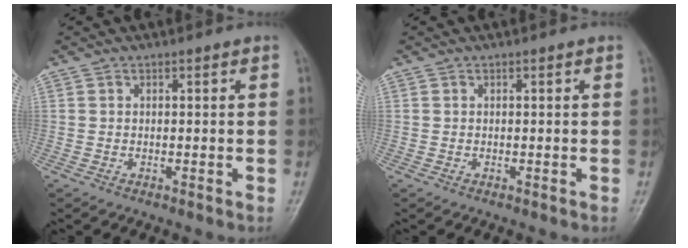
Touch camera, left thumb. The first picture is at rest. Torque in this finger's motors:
{"motor_torque": [-0.01, 0.01, -0.02, 0.02, 0.00]}